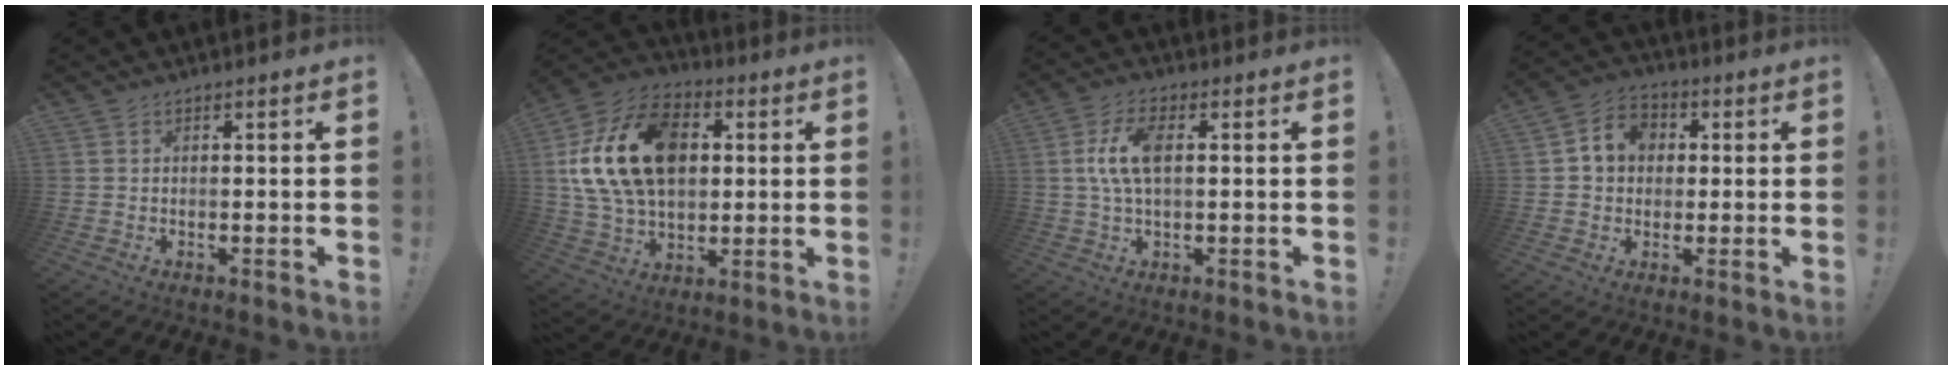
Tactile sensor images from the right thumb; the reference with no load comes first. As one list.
[{"total": 23.0, "force": [4.3, 15.9, 16.1], "torque": [-0.272, -0.002, 0.085]}, {"total": 9.3, "force": [1.1, 4.2, 8.2], "torque": [-0.158, -0.001, 0.019]}, {"total": 8.6, "force": [1.9, 7.3, 4.1], "torque": [-0.056, 0.005, 0.039]}]